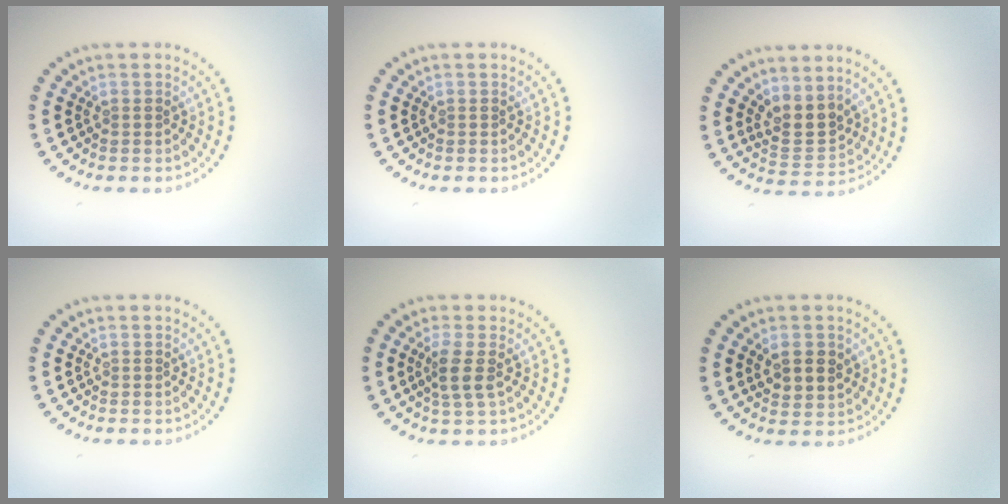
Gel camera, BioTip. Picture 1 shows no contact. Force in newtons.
{"total": 0.0}
{"total": 2.9, "press": 2.5, "slide": 1.5}
{"total": 0.0}
{"total": 2.3, "press": 1.9, "slide": 1.4}
{"total": 2.8, "press": 2.6, "slide": 0.8}